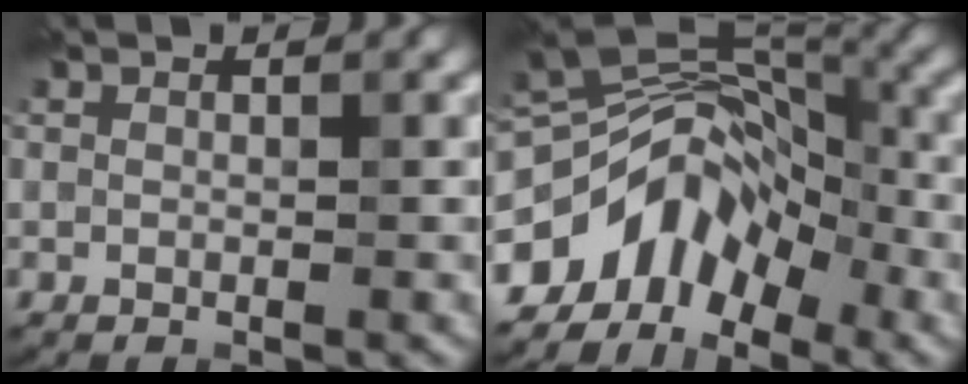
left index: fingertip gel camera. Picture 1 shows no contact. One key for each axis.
{"total": 8.8, "fx": -4.6, "fy": 5.6, "fz": 5.0, "tx": -0.072, "ty": 0.011, "tz": -0.098}